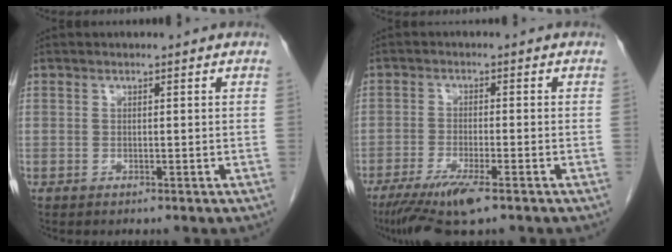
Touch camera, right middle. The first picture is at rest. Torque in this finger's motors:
{"motor_torque": [1.17, -0.97, 0.28, 0.08]}